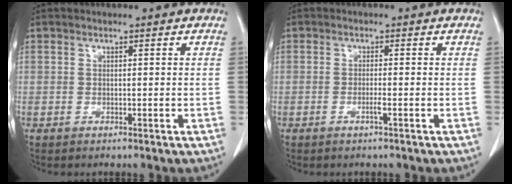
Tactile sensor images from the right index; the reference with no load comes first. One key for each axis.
{"total": 1.4, "fx": -0.6, "fy": -0.3, "fz": 1.2, "tx": -0.024, "ty": -0.002, "tz": -0.012}